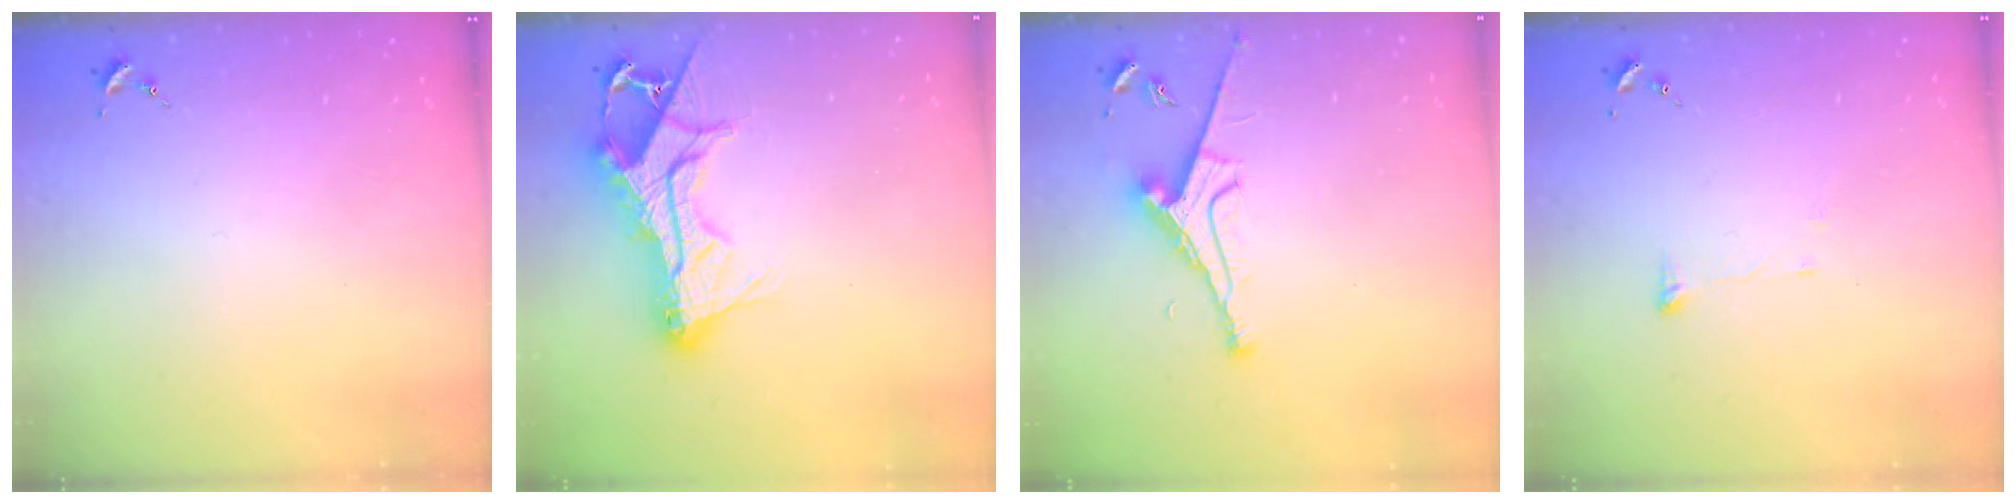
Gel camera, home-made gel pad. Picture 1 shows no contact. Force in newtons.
{"total": 17.3, "press": 17.2, "slide": 1.5}
{"total": 8.8, "press": 8.7, "slide": 1.4}
{"total": 4.8, "press": 4.7, "slide": 0.4}